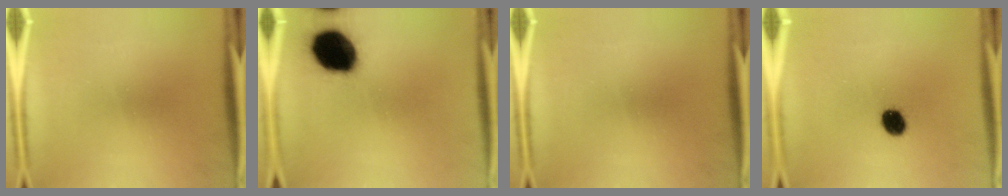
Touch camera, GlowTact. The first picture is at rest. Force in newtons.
{"total": 19.2}
{"total": 0.0}
{"total": 5.9}